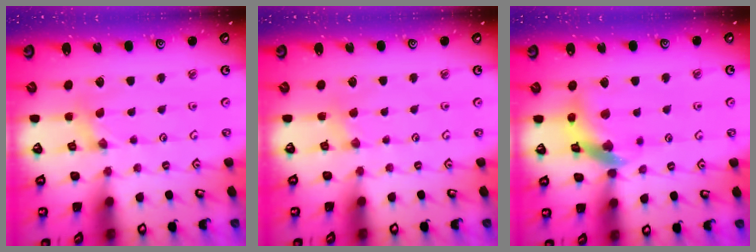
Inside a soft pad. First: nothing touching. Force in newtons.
{"total": 2.2, "press": 2.1, "slide": 0.4}
{"total": 13.9, "press": 13.8, "slide": 1.7}